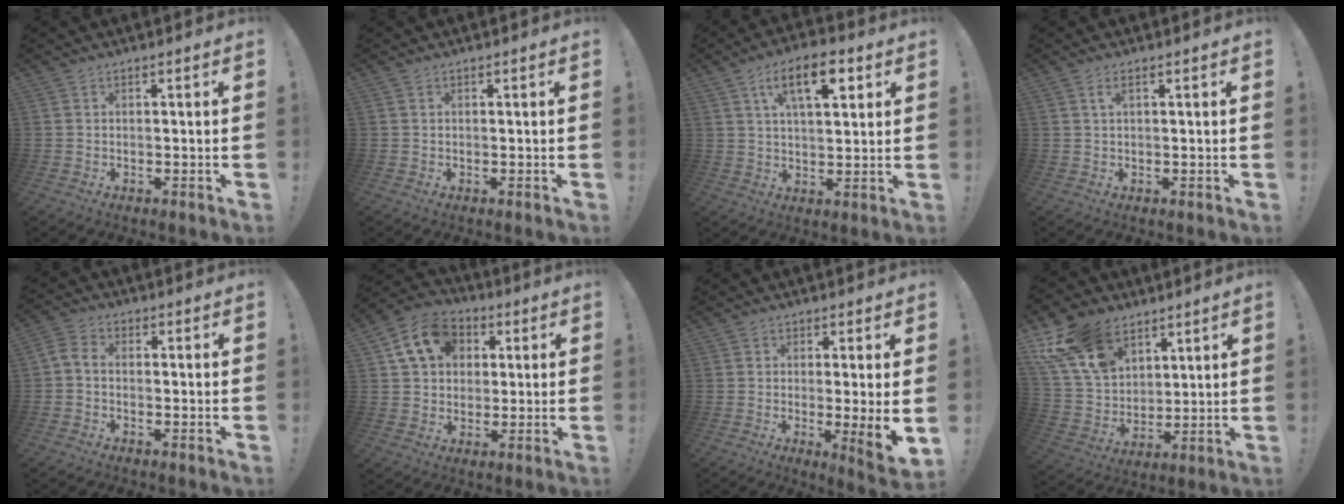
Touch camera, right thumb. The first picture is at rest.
{"total": 0.0}
{"total": 12.2, "force": [5.2, 5.2, 9.8], "torque": [-0.144, -0.008, 0.084]}
{"total": 1.9, "force": [0.7, 0.4, 1.7], "torque": [-0.030, -0.001, 0.010]}
{"total": 3.1, "force": [-1.0, 1.7, 2.4], "torque": [-0.052, 0.008, -0.018]}
{"total": 13.5, "force": [5.0, 10.6, 6.7], "torque": [-0.099, -0.011, 0.100]}
{"total": 6.7, "force": [0.0, 0.1, 6.7], "torque": [-0.082, -0.021, 0.003]}
{"total": 18.5, "force": [11.0, 11.8, 9.0], "torque": [-0.186, -0.056, 0.212]}